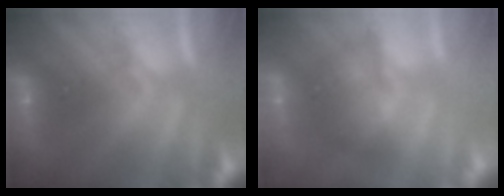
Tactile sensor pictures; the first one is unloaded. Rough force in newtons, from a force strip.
{"total": 2.1}